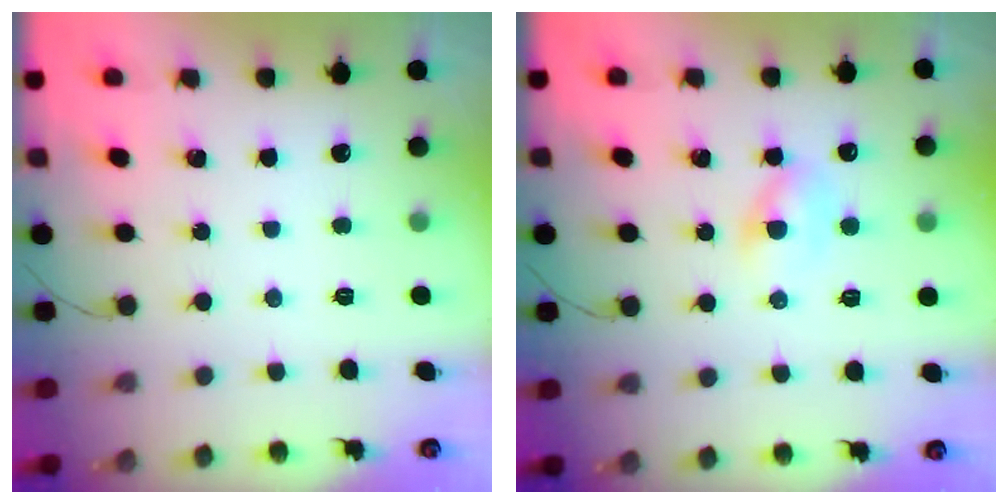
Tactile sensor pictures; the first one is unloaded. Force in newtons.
{"total": 3.3, "press": 3.1, "slide": 1.2}